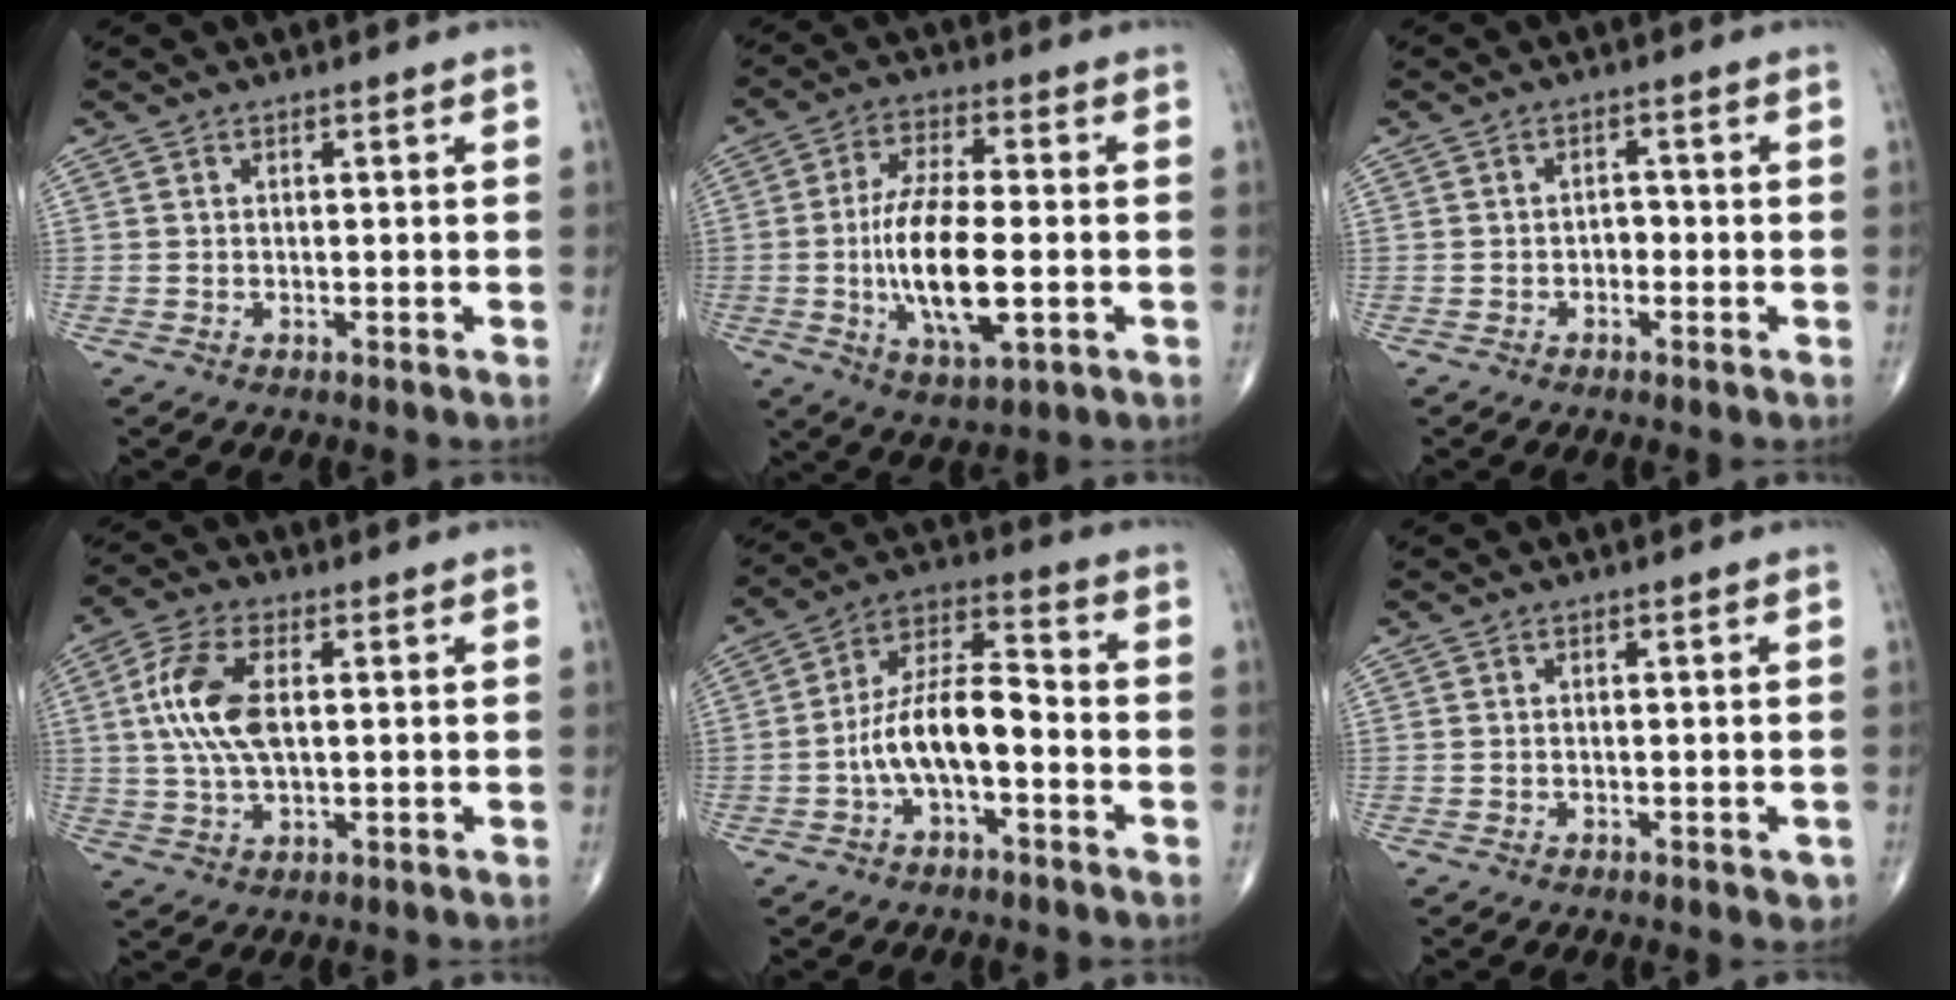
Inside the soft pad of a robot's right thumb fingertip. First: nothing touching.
{"total": 14.8, "force": [-2.3, 5.5, 13.6], "torque": [-0.253, 0.000, -0.040]}
{"total": 1.7, "force": [-0.7, 1.2, 1.0], "torque": [-0.003, 0.008, -0.018]}
{"total": 10.7, "force": [1.4, 5.2, 9.2], "torque": [-0.203, 0.008, 0.027]}
{"total": 11.1, "force": [-3.1, 4.7, 9.5], "torque": [-0.172, 0.049, -0.063]}
{"total": 1.5, "force": [-0.7, 0.7, 1.2], "torque": [-0.007, 0.002, -0.009]}